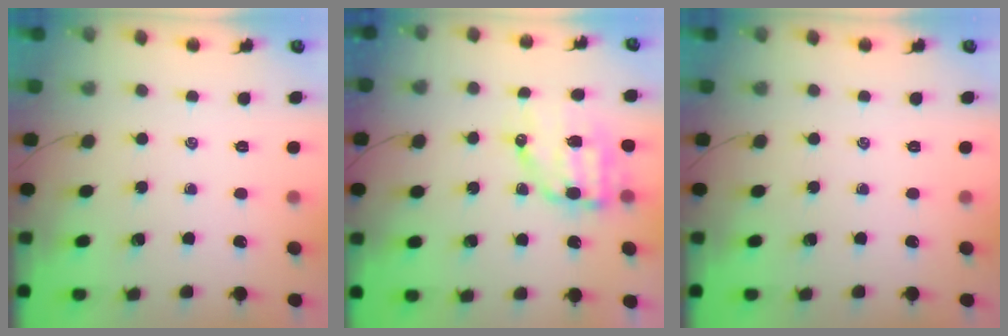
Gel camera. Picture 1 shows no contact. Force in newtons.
{"total": 9.1, "press": 8.9, "slide": 1.9}
{"total": 0.0}